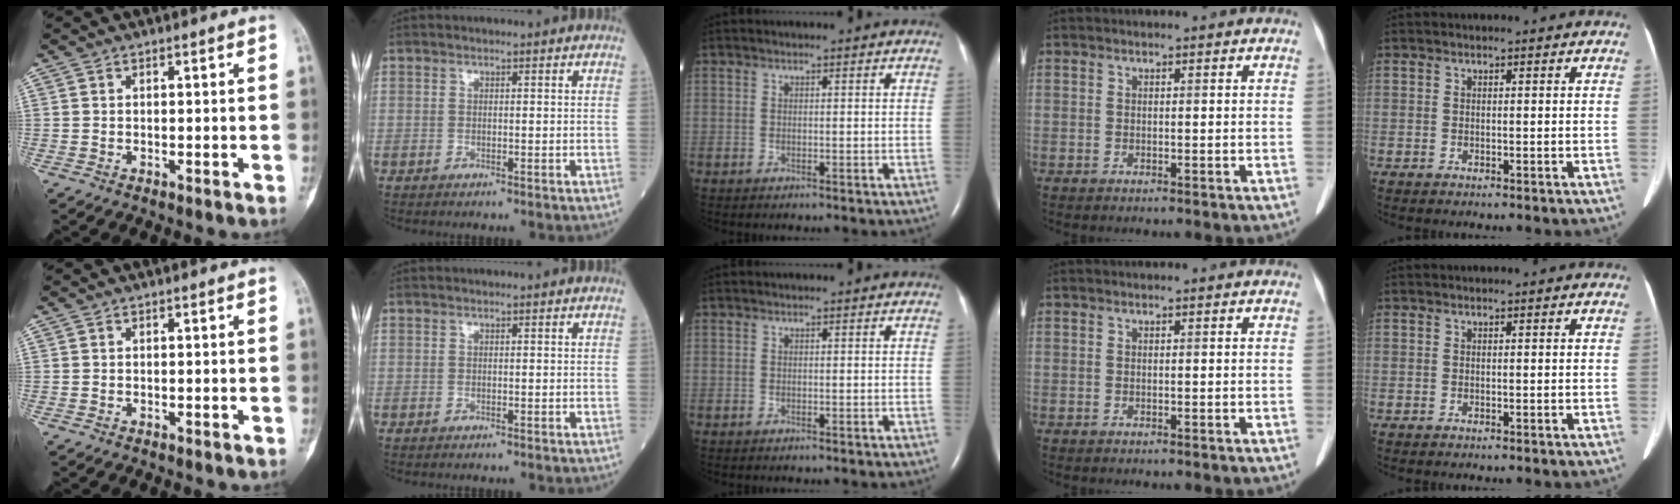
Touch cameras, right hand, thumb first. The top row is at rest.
{}